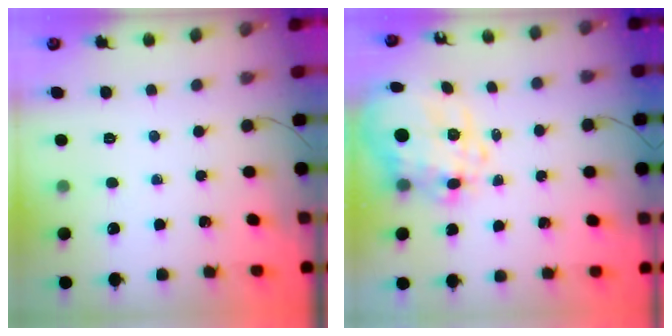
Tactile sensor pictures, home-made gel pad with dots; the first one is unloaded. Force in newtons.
{"total": 13.9, "press": 13.6, "slide": 2.9}